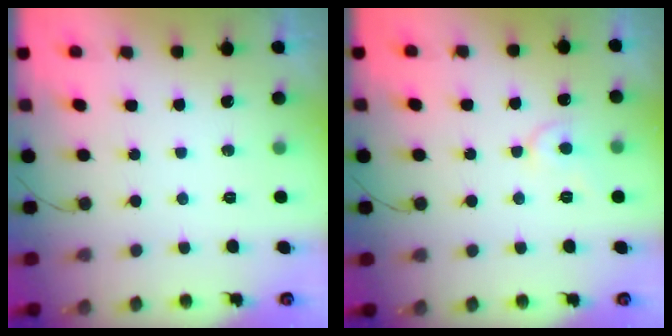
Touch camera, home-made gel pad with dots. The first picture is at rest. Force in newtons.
{"total": 6.6, "press": 6.6, "slide": 0.9}